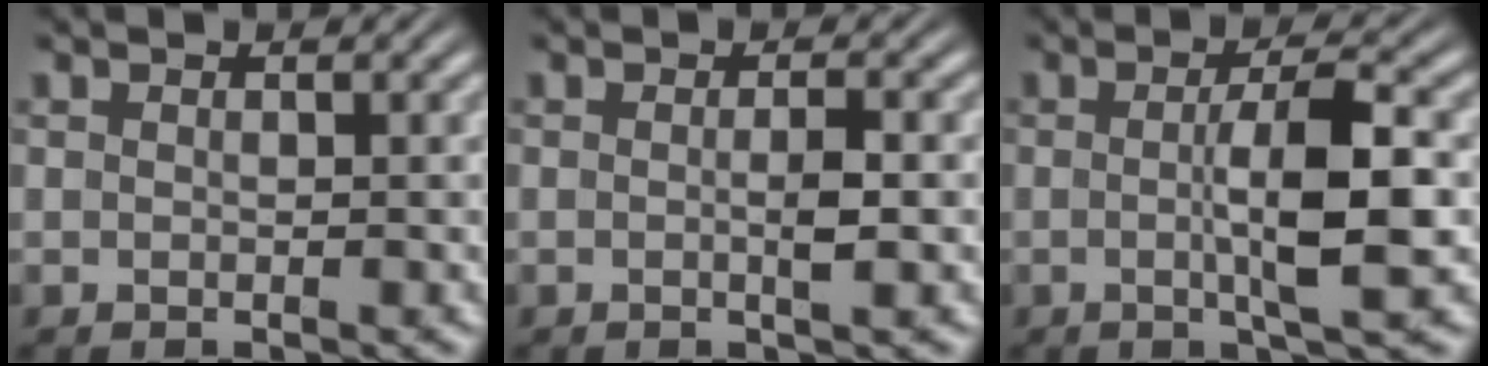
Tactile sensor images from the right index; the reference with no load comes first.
{"total": 1.5, "force": [-0.3, 0.1, 1.5], "torque": [-0.020, 0.001, -0.010]}
{"total": 5.1, "force": [-0.4, 0.5, 5.1], "torque": [-0.082, 0.000, -0.012]}